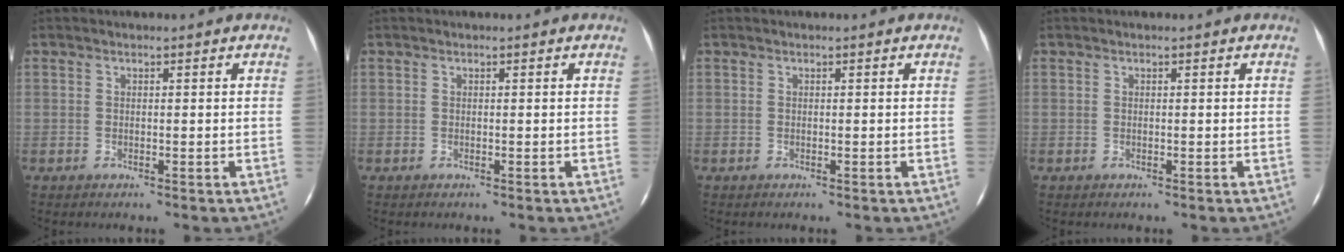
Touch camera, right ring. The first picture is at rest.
{"total": 0.0}
{"total": 0.0}
{"total": 0.0}